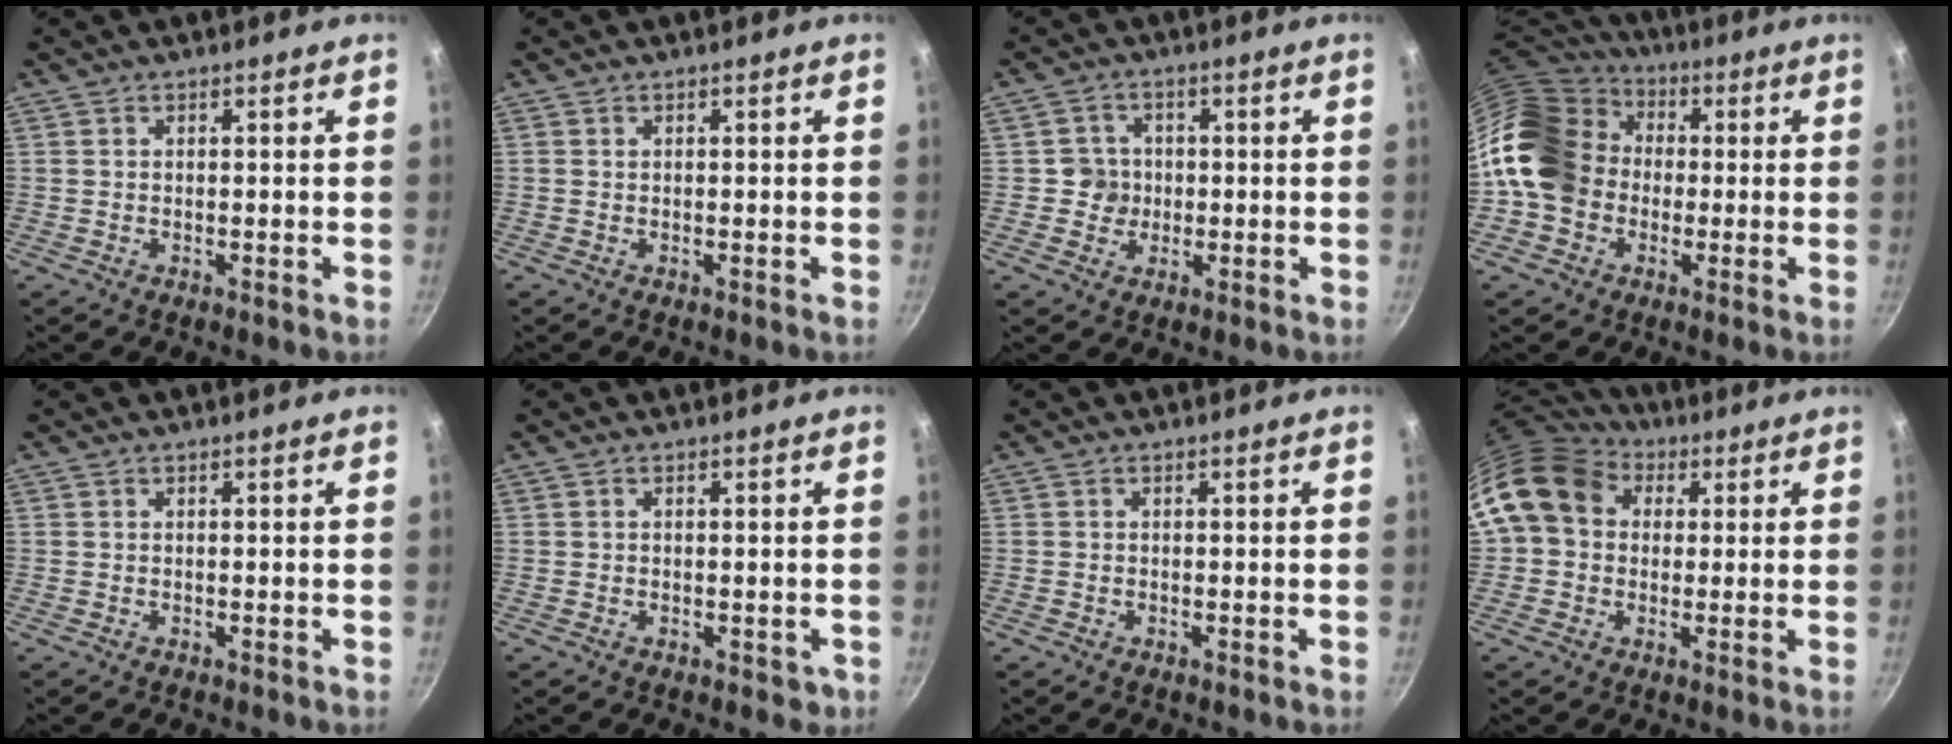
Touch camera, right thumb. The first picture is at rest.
{"total": 0.0}
{"total": 4.3, "force": [-0.2, 4.2, 0.8], "torque": [0.018, 0.006, -0.011]}
{"total": 18.1, "force": [-0.7, 15.1, 9.9], "torque": [-0.171, 0.047, -0.023]}
{"total": 0.0}
{"total": 2.0, "force": [-0.5, 1.5, 1.2], "torque": [-0.012, 0.001, -0.003]}
{"total": 0.0}
{"total": 13.8, "force": [3.2, 11.2, 7.4], "torque": [-0.116, 0.027, 0.040]}